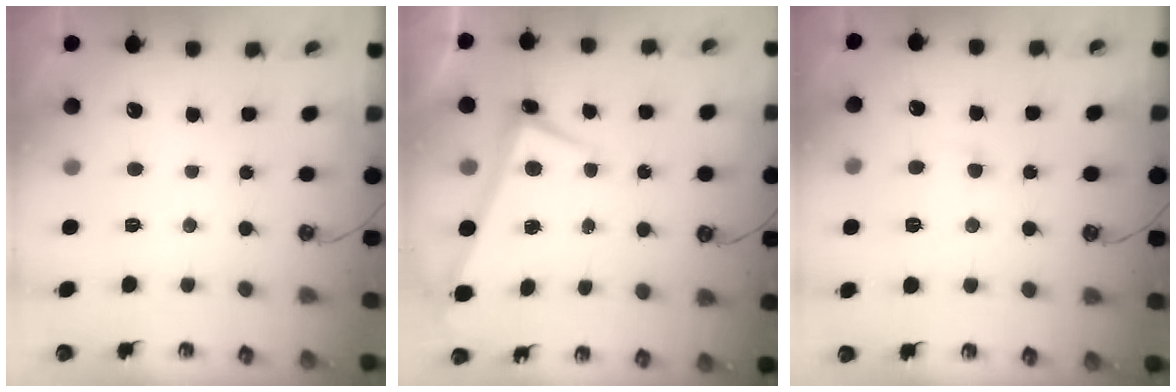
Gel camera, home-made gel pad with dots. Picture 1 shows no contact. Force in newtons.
{"total": 1.3, "press": 1.2, "slide": 0.3}
{"total": 2.3, "press": 2.2, "slide": 0.8}